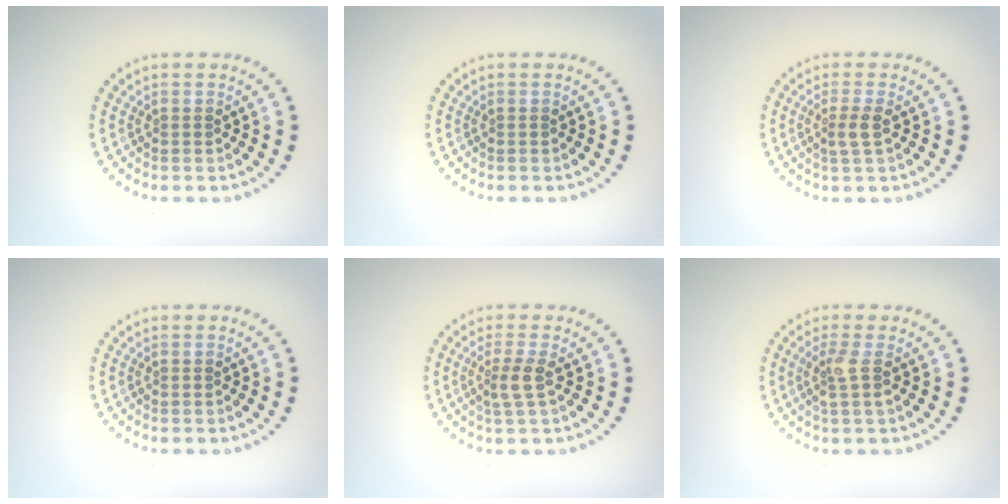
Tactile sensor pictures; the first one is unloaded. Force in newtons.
{"total": 0.0}
{"total": 1.8, "press": 1.5, "slide": 1.0}
{"total": 0.0}
{"total": 2.1, "press": 1.7, "slide": 1.2}
{"total": 1.9, "press": 1.5, "slide": 1.2}